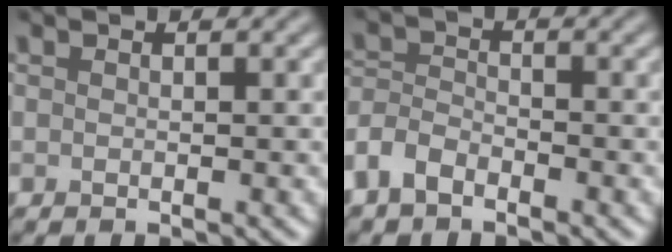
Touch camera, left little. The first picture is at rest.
{"total": 3.1, "force": [-2.2, 1.5, 1.5], "torque": [-0.030, 0.003, -0.058]}